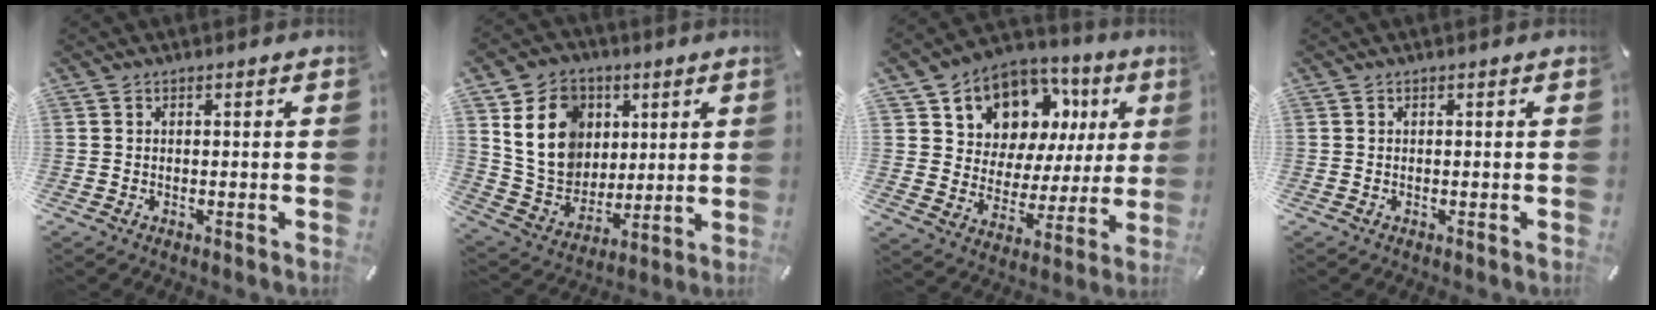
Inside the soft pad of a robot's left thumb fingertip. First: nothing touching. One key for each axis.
{"total": 16.4, "fx": 4.6, "fy": 13.9, "fz": 7.5, "tx": -0.149, "ty": -0.003, "tz": 0.092}
{"total": 10.5, "fx": 6.6, "fy": 7.9, "fz": 1.9, "tx": -0.045, "ty": -0.065, "tz": 0.122}
{"total": 0.0}